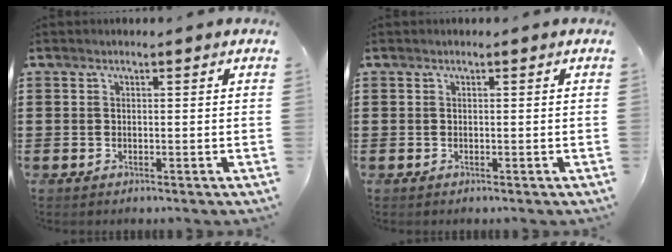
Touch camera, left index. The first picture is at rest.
{"total": 0.0}